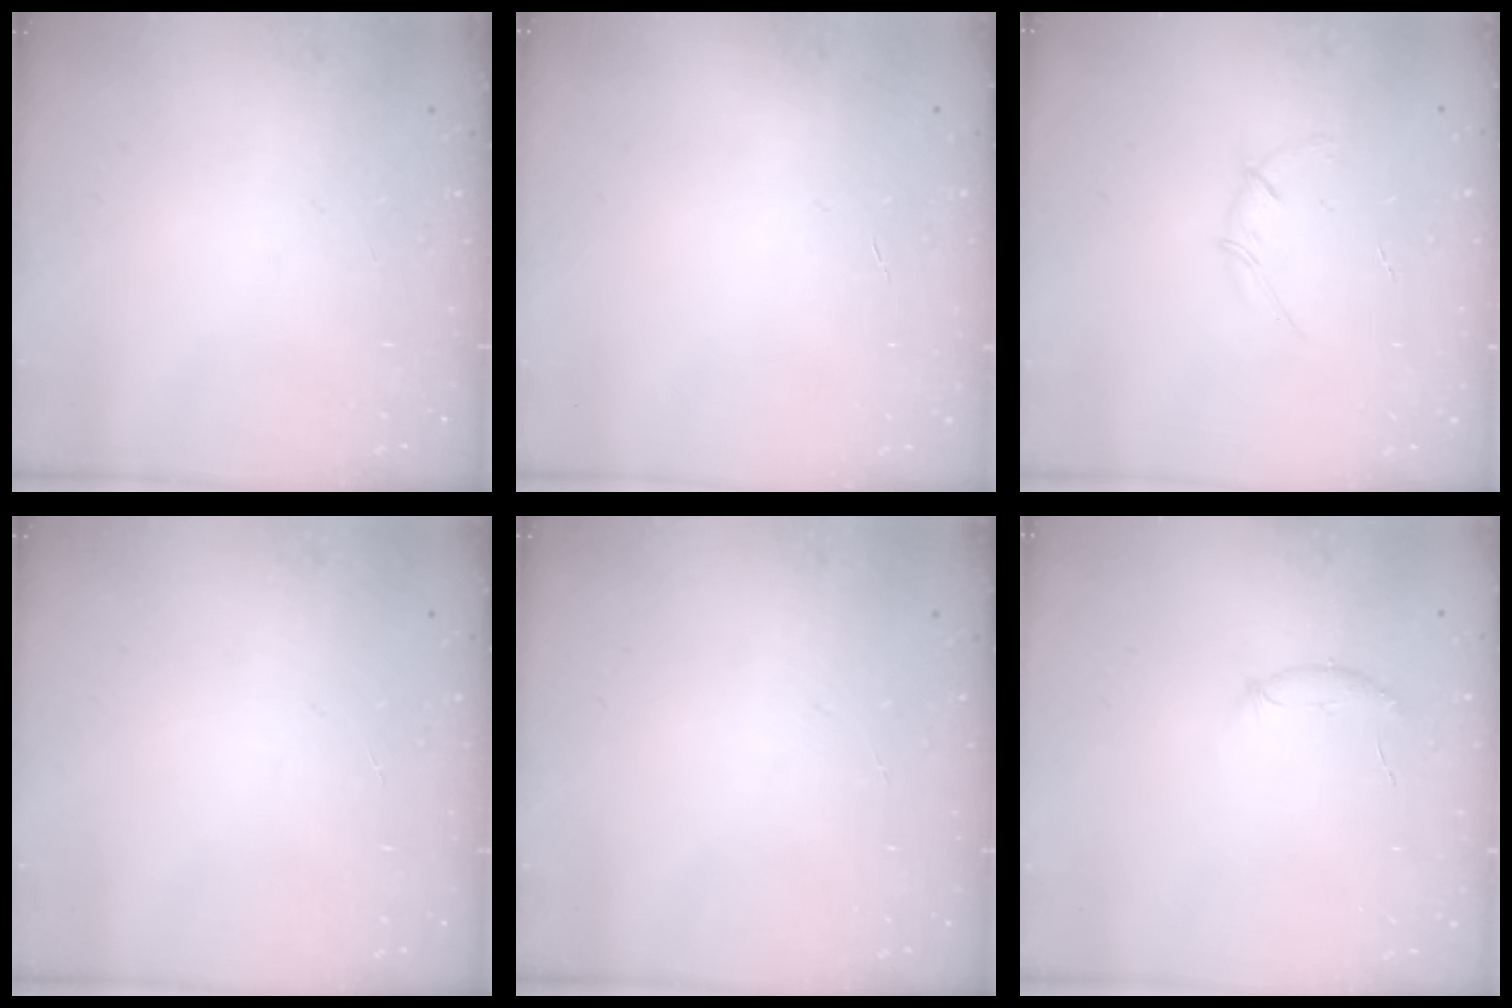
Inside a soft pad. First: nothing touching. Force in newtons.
{"total": 0.0}
{"total": 2.7, "press": 2.6, "slide": 0.7}
{"total": 0.0}
{"total": 0.0}
{"total": 6.9, "press": 6.7, "slide": 1.6}